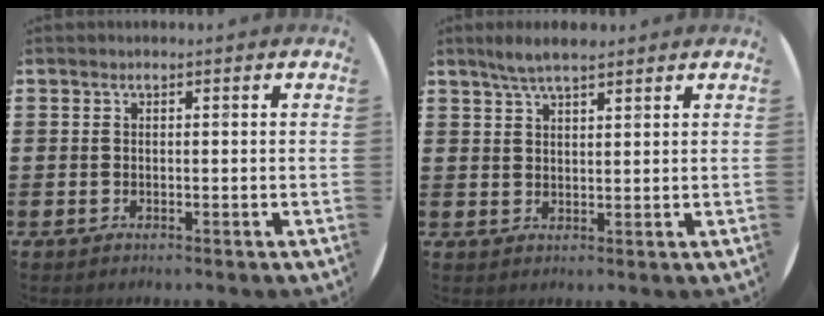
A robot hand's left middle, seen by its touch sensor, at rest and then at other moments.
{"total": 4.0, "force": [3.4, 0.8, 2.0], "torque": [-0.046, 0.002, 0.061]}